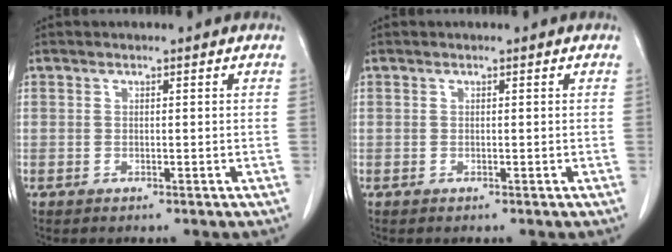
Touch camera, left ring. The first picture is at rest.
{"total": 0.0}